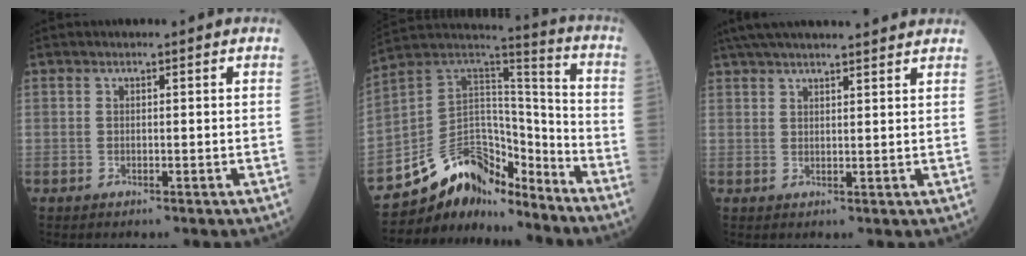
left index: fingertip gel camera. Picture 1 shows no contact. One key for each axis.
{"total": 14.2, "fx": -12.5, "fy": 5.6, "fz": 3.8, "tx": -0.064, "ty": 0.066, "tz": -0.229}
{"total": 16.2, "fx": 14.5, "fy": 1.6, "fz": 7.0, "tx": -0.117, "ty": 0.049, "tz": 0.205}